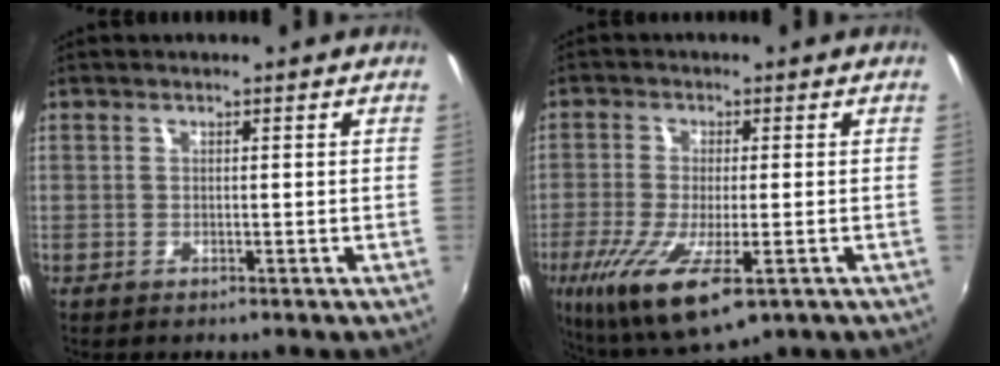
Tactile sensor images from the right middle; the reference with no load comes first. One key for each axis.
{"total": 14.7, "fx": -6.6, "fy": 4.7, "fz": 12.3, "tx": -0.262, "ty": -0.060, "tz": -0.110}